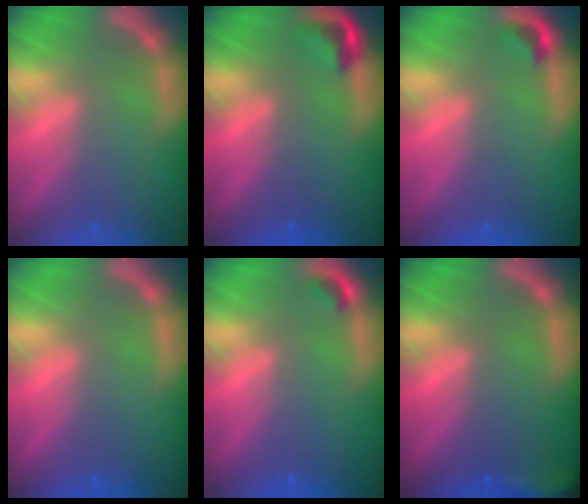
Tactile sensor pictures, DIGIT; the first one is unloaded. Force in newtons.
{"total": 2.4}
{"total": 1.4}
{"total": 0.0}
{"total": 0.9}
{"total": 5.0}